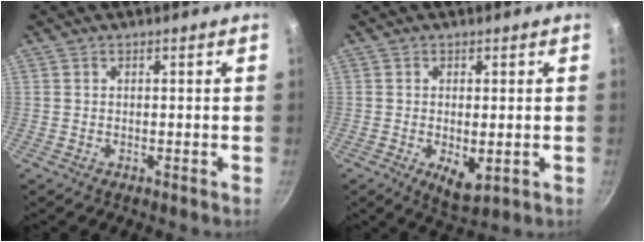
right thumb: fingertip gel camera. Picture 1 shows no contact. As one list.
[{"total": 5.4, "force": [-1.0, 2.5, 4.7], "torque": [-0.070, -0.013, -0.004]}]